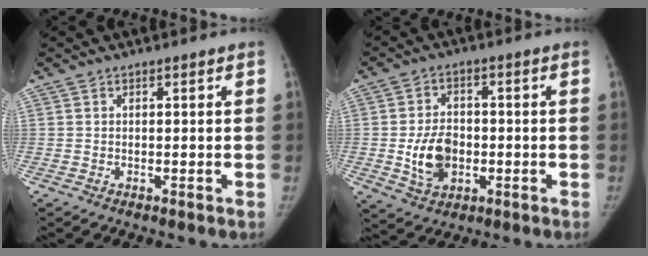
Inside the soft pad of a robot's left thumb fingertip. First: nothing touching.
{"total": 8.9, "force": [-1.4, 6.3, 6.1], "torque": [-0.091, 0.004, -0.020]}